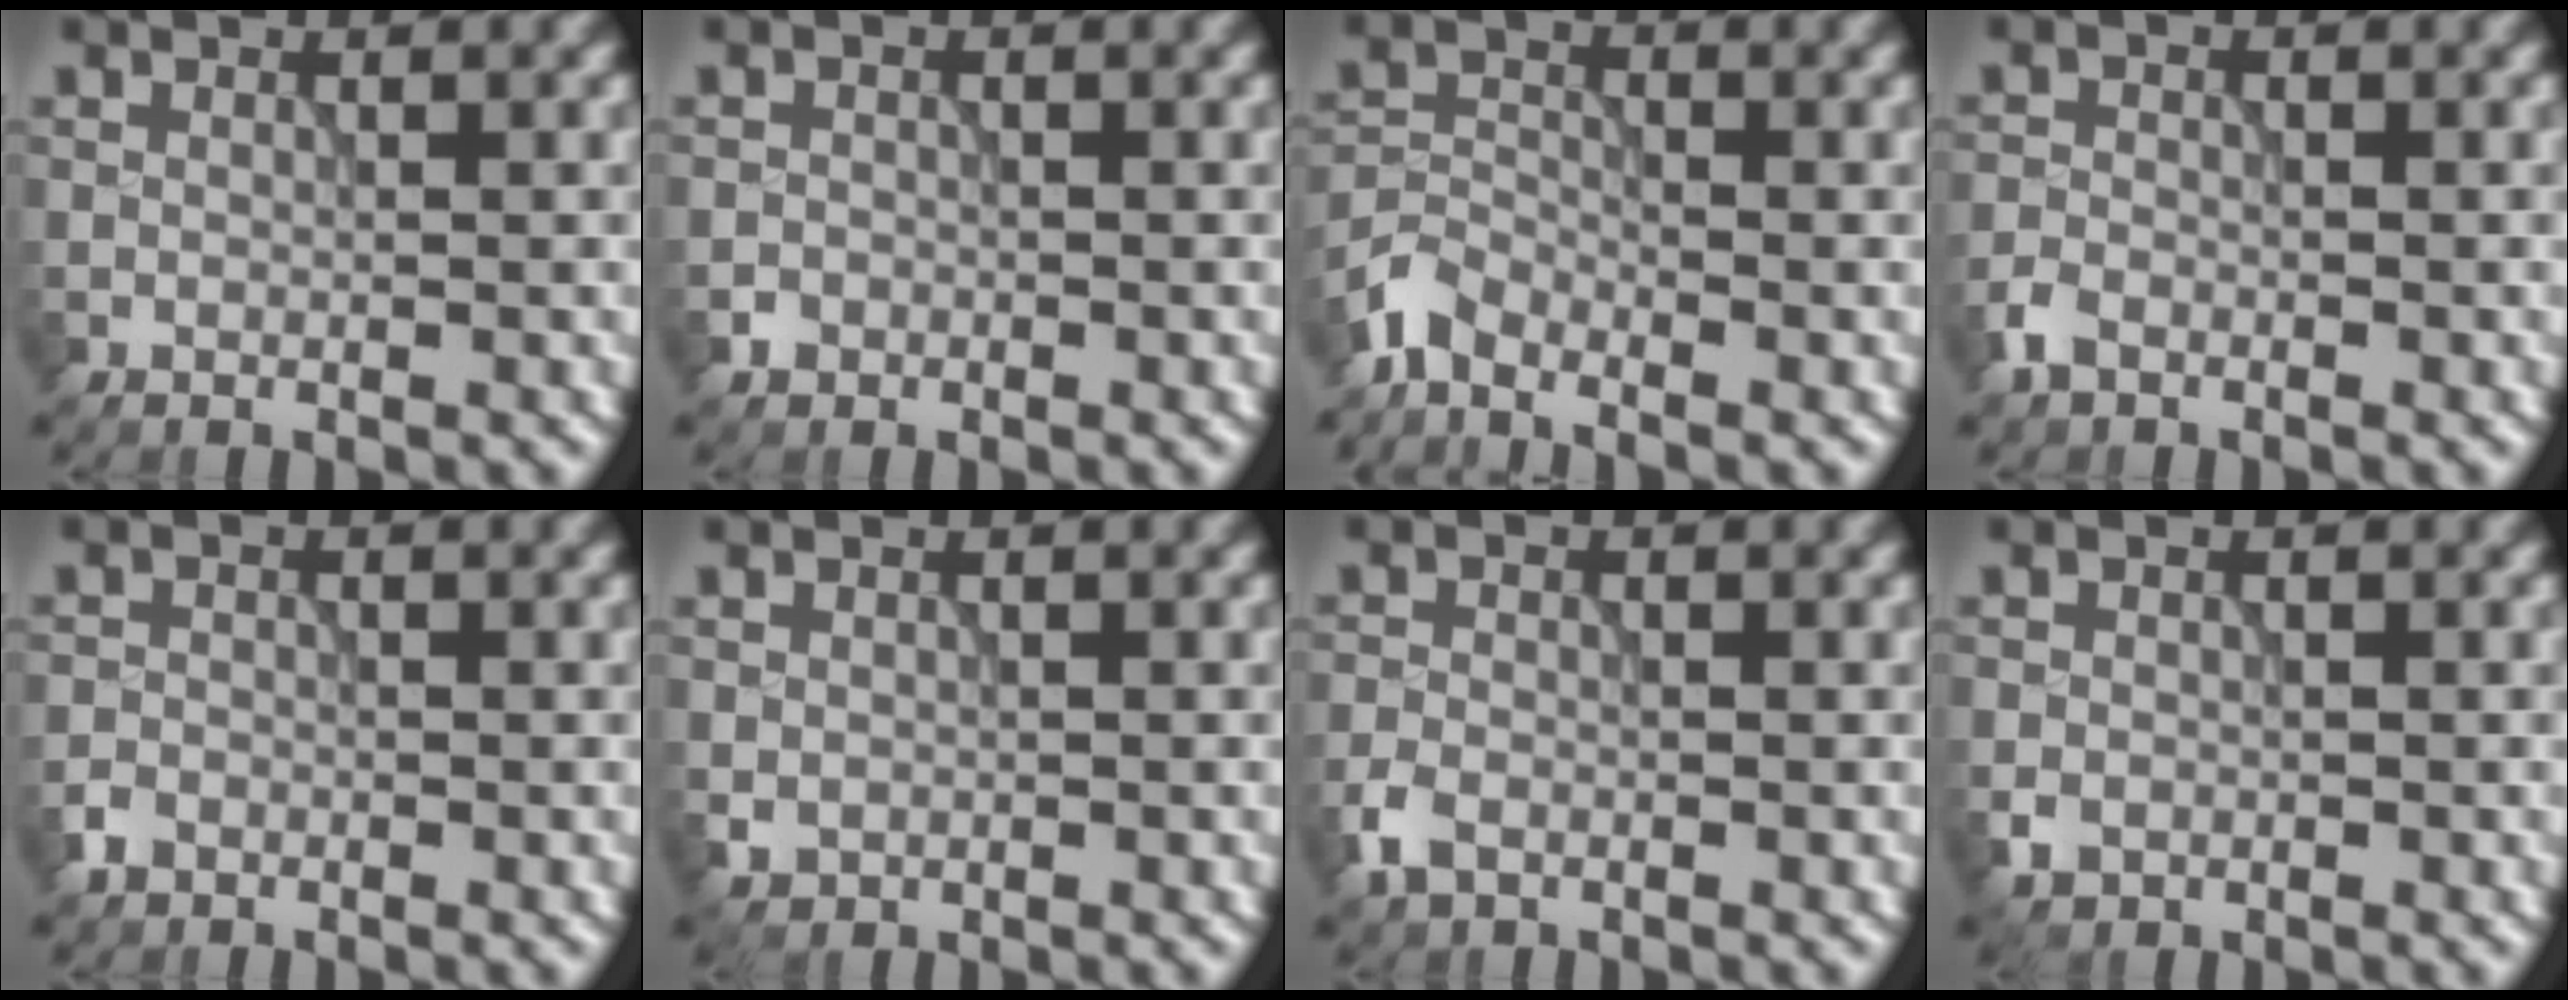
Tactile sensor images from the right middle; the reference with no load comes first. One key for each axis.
{"total": 0.8, "fx": -0.5, "fy": 0.7, "fz": 0.0, "tx": 0.007, "ty": -0.001, "tz": -0.008}
{"total": 2.6, "fx": -2.2, "fy": 1.0, "fz": 0.9, "tx": -0.020, "ty": 0.002, "tz": -0.057}
{"total": 1.6, "fx": -1.2, "fy": 0.8, "fz": 0.6, "tx": -0.012, "ty": 0.001, "tz": -0.029}
{"total": 1.3, "fx": -1.0, "fy": 0.9, "fz": 0.3, "tx": 0.000, "ty": 0.001, "tz": -0.022}
{"total": 0.9, "fx": -0.1, "fy": 0.9, "fz": 0.3, "tx": -0.003, "ty": -0.005, "tz": -0.003}
{"total": 2.1, "fx": -1.3, "fy": 1.3, "fz": 1.0, "tx": -0.024, "ty": -0.002, "tz": -0.032}
{"total": 1.3, "fx": -0.6, "fy": 1.0, "fz": 0.5, "tx": -0.007, "ty": -0.004, "tz": -0.014}